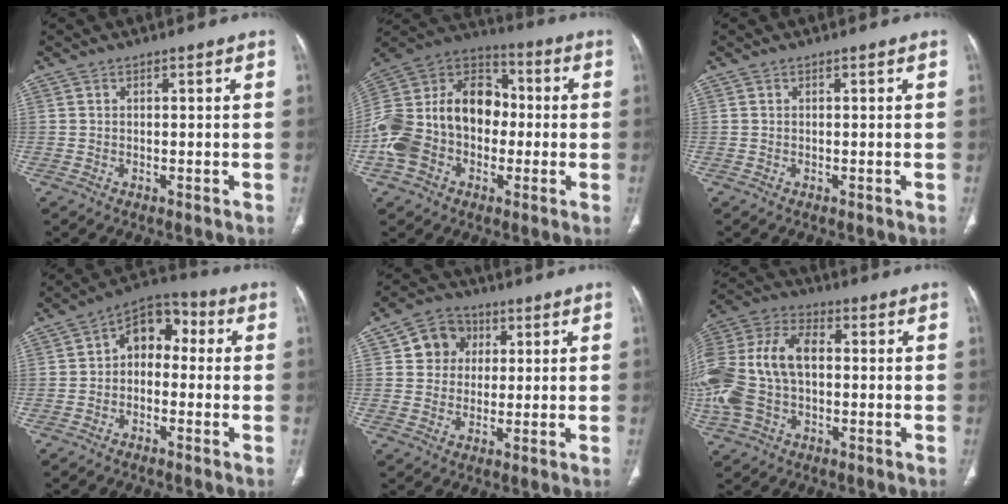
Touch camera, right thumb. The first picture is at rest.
{"total": 23.6, "force": [-2.5, 17.2, 15.9], "torque": [-0.321, 0.051, -0.045]}
{"total": 0.0}
{"total": 8.7, "force": [0.0, 6.2, 6.2], "torque": [-0.060, 0.039, -0.020]}
{"total": 7.5, "force": [2.1, 6.8, 2.4], "torque": [-0.005, 0.001, 0.031]}
{"total": 20.8, "force": [-0.1, 13.6, 15.7], "torque": [-0.377, 0.032, 0.002]}